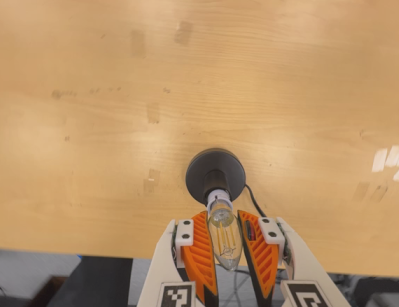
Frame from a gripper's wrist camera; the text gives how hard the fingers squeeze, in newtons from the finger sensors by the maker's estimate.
{"total": 13.7, "left": 13.5, "right": 14.0}